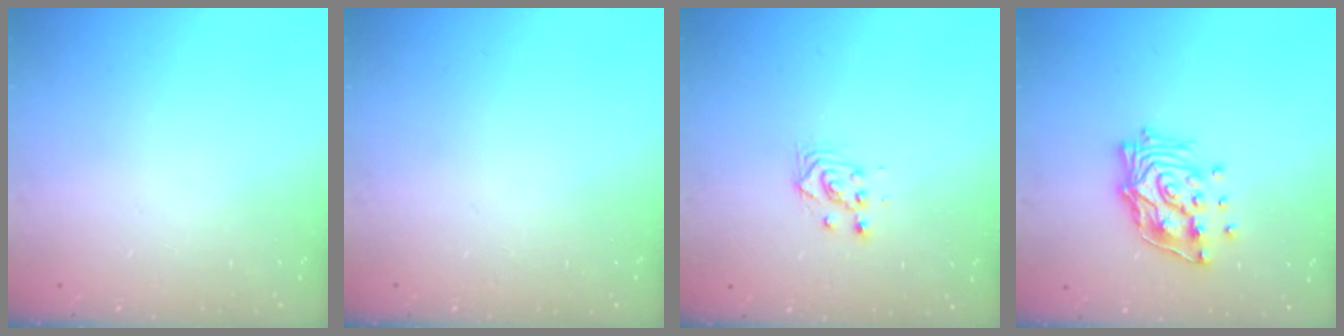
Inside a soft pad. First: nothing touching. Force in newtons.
{"total": 0.0}
{"total": 2.8, "press": 2.8, "slide": 0.1}
{"total": 15.1, "press": 15.0, "slide": 1.8}